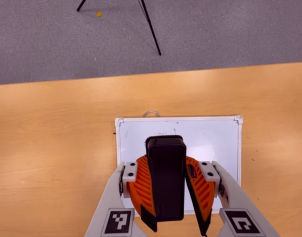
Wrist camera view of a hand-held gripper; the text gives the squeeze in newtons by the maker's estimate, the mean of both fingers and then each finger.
{"total": 10.6, "left": 10.6, "right": 10.7}